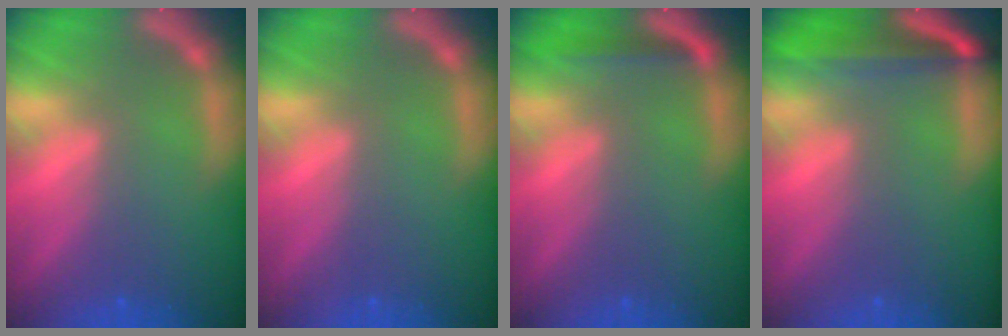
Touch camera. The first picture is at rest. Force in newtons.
{"total": 0.0}
{"total": 1.9}
{"total": 6.0}